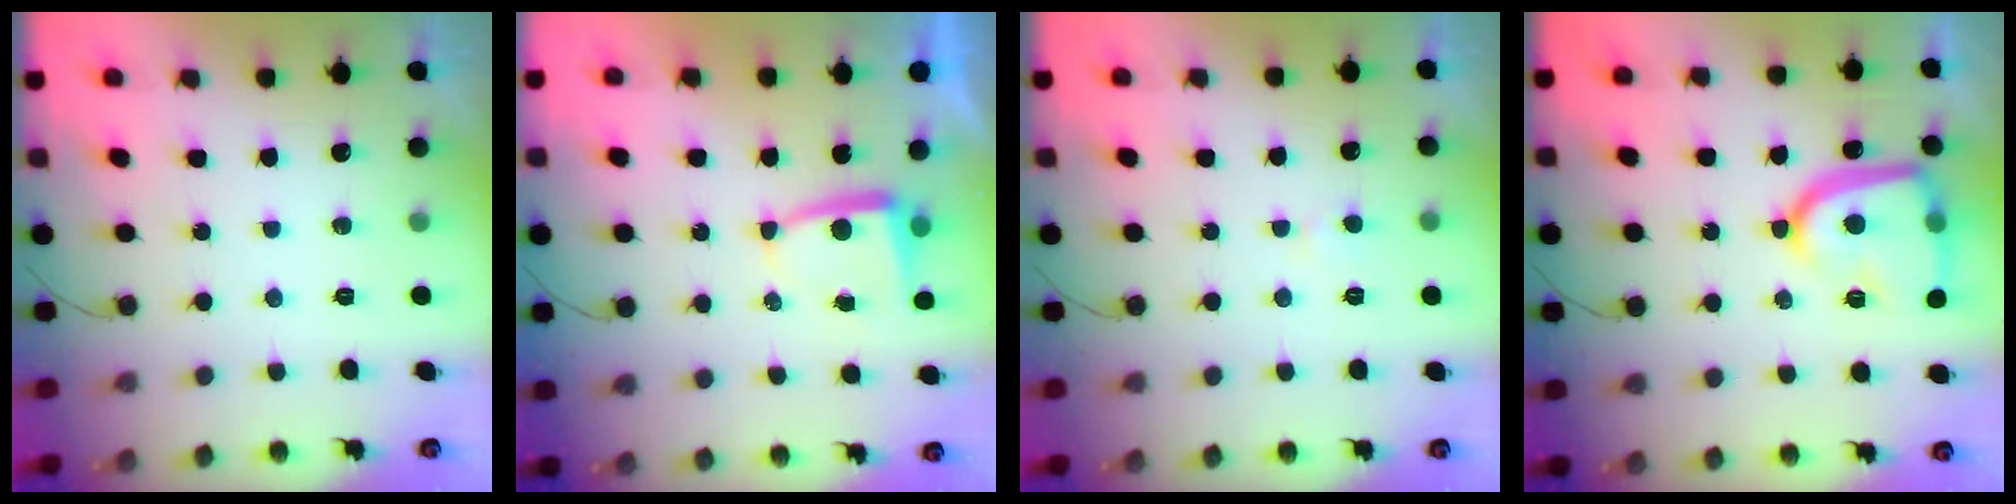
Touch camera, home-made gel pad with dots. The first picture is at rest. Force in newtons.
{"total": 3.7, "press": 3.7, "slide": 0.5}
{"total": 3.2, "press": 3.2, "slide": 0.3}
{"total": 18.1, "press": 18.0, "slide": 1.4}